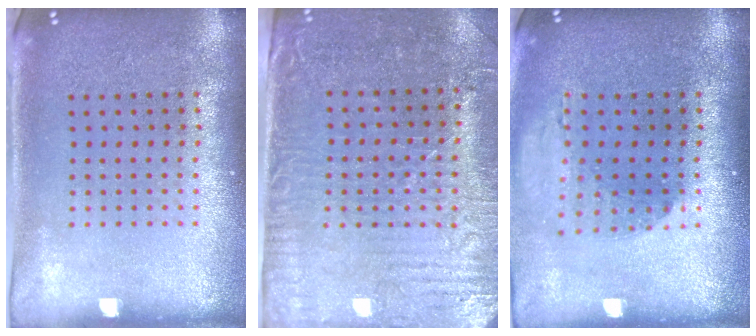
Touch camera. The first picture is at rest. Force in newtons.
{"total": 3.4, "press": 3.0, "slide": 1.6}
{"total": 1.2, "press": 1.2, "slide": 0.2}